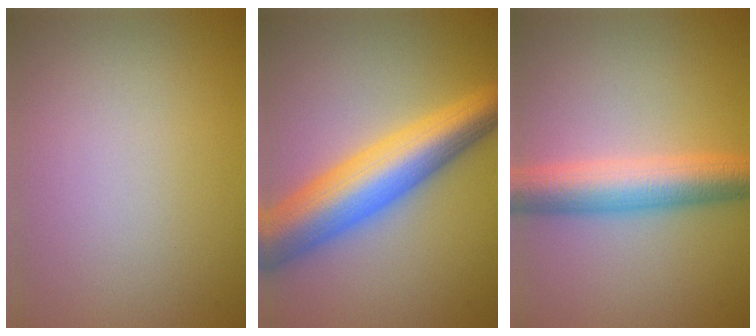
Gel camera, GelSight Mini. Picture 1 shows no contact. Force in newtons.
{"total": 9.6, "press": 9.6, "slide": 0.3}
{"total": 6.0, "press": 6.0, "slide": 0.1}